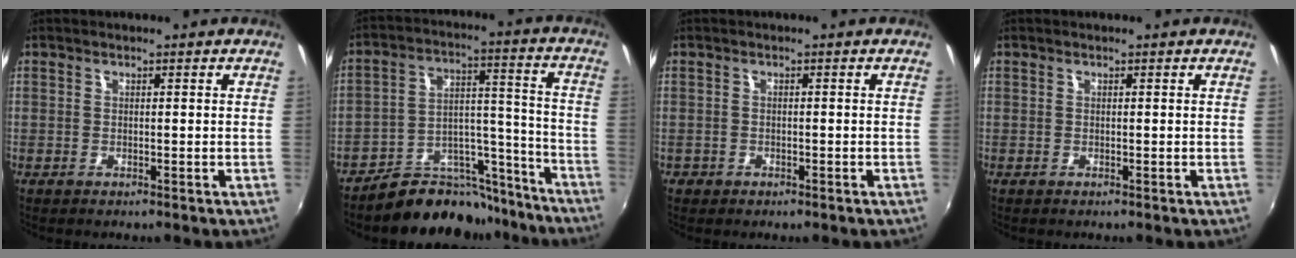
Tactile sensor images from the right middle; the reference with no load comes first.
{"total": 14.7, "force": [-13.2, 6.0, 2.6], "torque": [-0.027, 0.065, -0.191]}
{"total": 1.6, "force": [-1.0, 1.2, 0.5], "torque": [-0.014, -0.002, -0.014]}
{"total": 0.0}